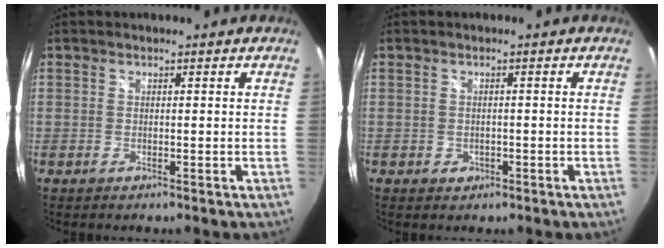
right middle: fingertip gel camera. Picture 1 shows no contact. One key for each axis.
{"total": 1.4, "fx": -0.3, "fy": 1.2, "fz": 0.5, "tx": -0.007, "ty": -0.003, "tz": -0.004}